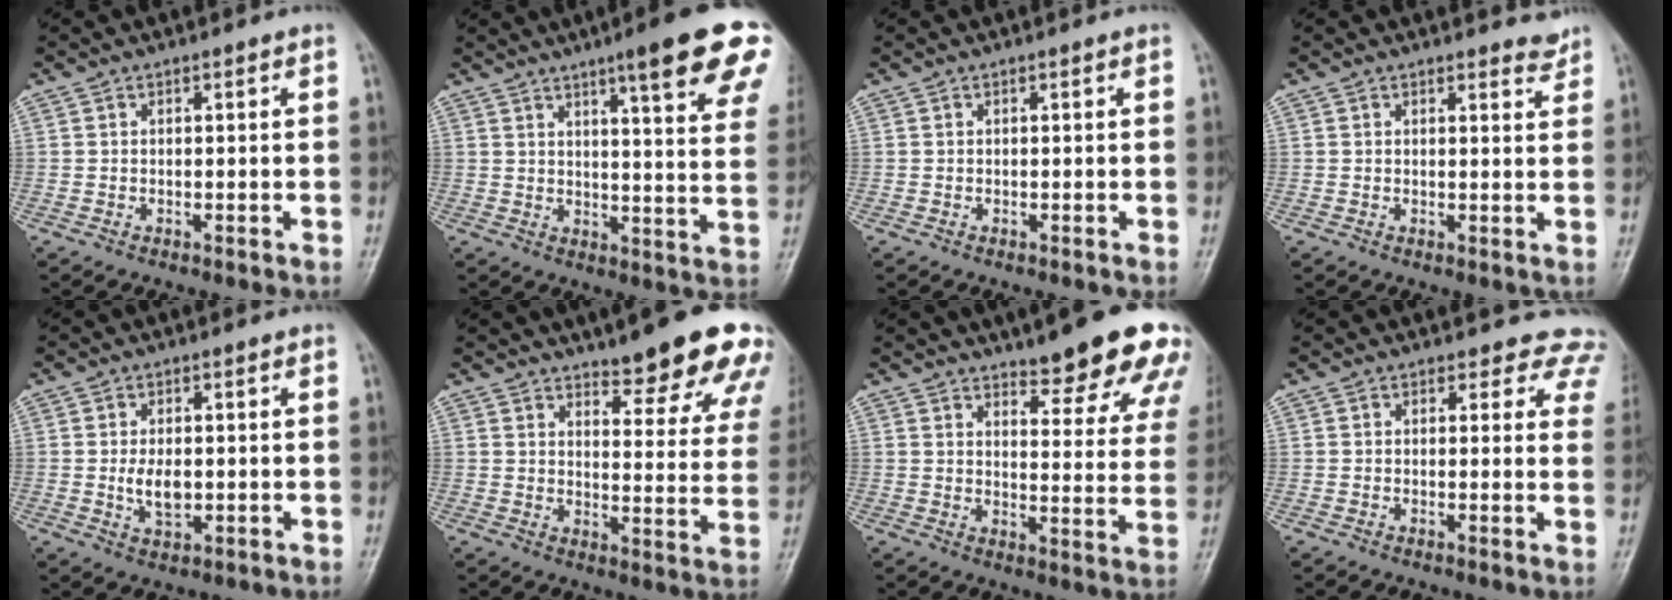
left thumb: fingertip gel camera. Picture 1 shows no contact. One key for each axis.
{"total": 18.9, "fx": 11.5, "fy": 2.8, "fz": 14.7, "tx": -0.167, "ty": -0.041, "tz": 0.137}
{"total": 0.0}
{"total": 2.4, "fx": 2.3, "fy": 0.7, "fz": 0.4, "tx": 0.006, "ty": -0.021, "tz": 0.019}
{"total": 4.6, "fx": -0.2, "fy": 2.7, "fz": 3.7, "tx": -0.065, "ty": -0.006, "tz": -0.001}
{"total": 18.8, "fx": 14.0, "fy": 4.8, "fz": 11.5, "tx": -0.107, "ty": -0.079, "tz": 0.168}
{"total": 18.5, "fx": 13.8, "fy": 4.8, "fz": 11.2, "tx": -0.104, "ty": -0.078, "tz": 0.166}
{"total": 7.7, "fx": 6.8, "fy": 3.7, "fz": 0.5, "tx": 0.051, "ty": -0.028, "tz": 0.041}